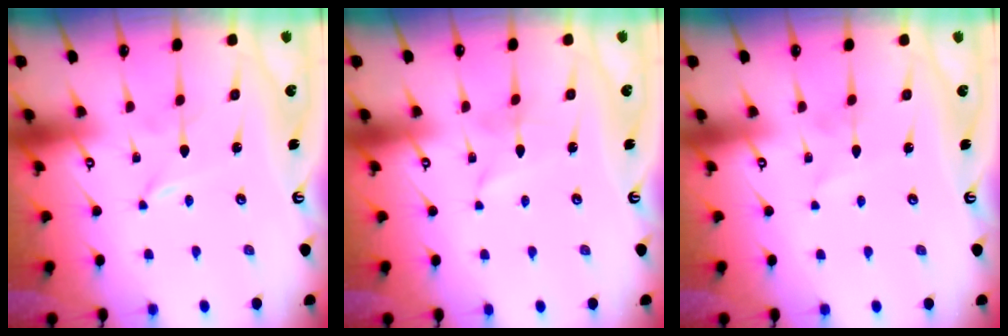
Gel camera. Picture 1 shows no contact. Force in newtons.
{"total": 2.1, "press": 2.1, "slide": 0.3}
{"total": 2.7, "press": 2.7, "slide": 0.2}